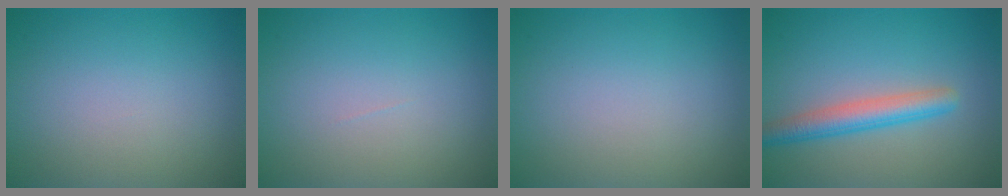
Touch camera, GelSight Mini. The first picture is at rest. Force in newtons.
{"total": 0.0}
{"total": 0.0}
{"total": 3.6, "press": 3.6, "slide": 0.0}